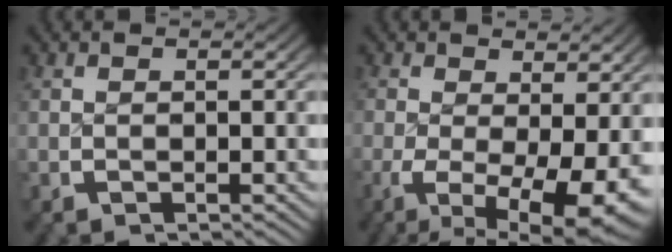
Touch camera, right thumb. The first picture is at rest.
{"total": 9.5, "force": [-1.6, 5.5, 7.6], "torque": [-0.118, -0.040, -0.009]}